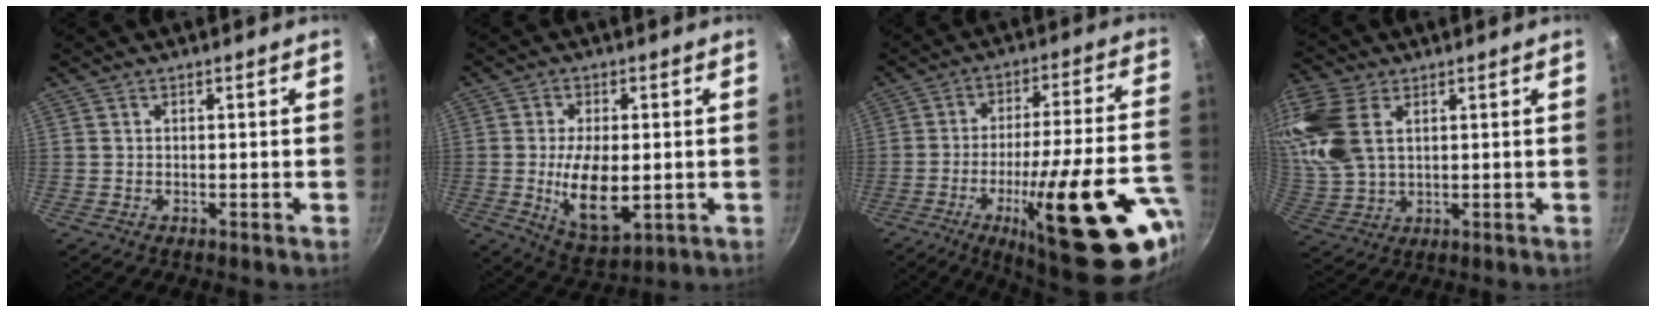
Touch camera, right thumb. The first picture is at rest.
{"total": 11.7, "force": [-1.1, 6.0, 10.0], "torque": [-0.169, -0.008, -0.007]}
{"total": 27.8, "force": [-10.7, 6.4, 24.8], "torque": [-0.326, 0.024, -0.154]}
{"total": 13.7, "force": [4.7, 8.3, 9.9], "torque": [-0.210, -0.005, 0.100]}